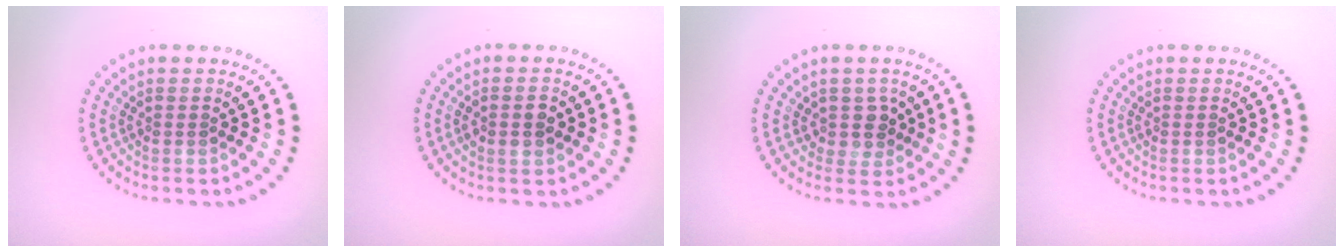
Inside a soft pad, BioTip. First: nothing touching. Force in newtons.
{"total": 1.8, "press": 1.8, "slide": 0.2}
{"total": 2.2, "press": 1.8, "slide": 1.2}
{"total": 0.0}